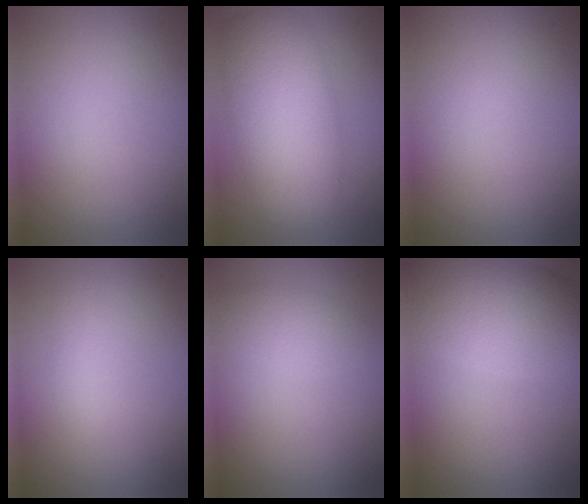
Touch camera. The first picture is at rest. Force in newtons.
{"total": 8.2, "press": 8.2, "slide": 0.4}
{"total": 0.0}
{"total": 1.1, "press": 1.1, "slide": 0.0}
{"total": 2.2, "press": 2.2, "slide": 0.2}
{"total": 6.8, "press": 6.8, "slide": 0.4}